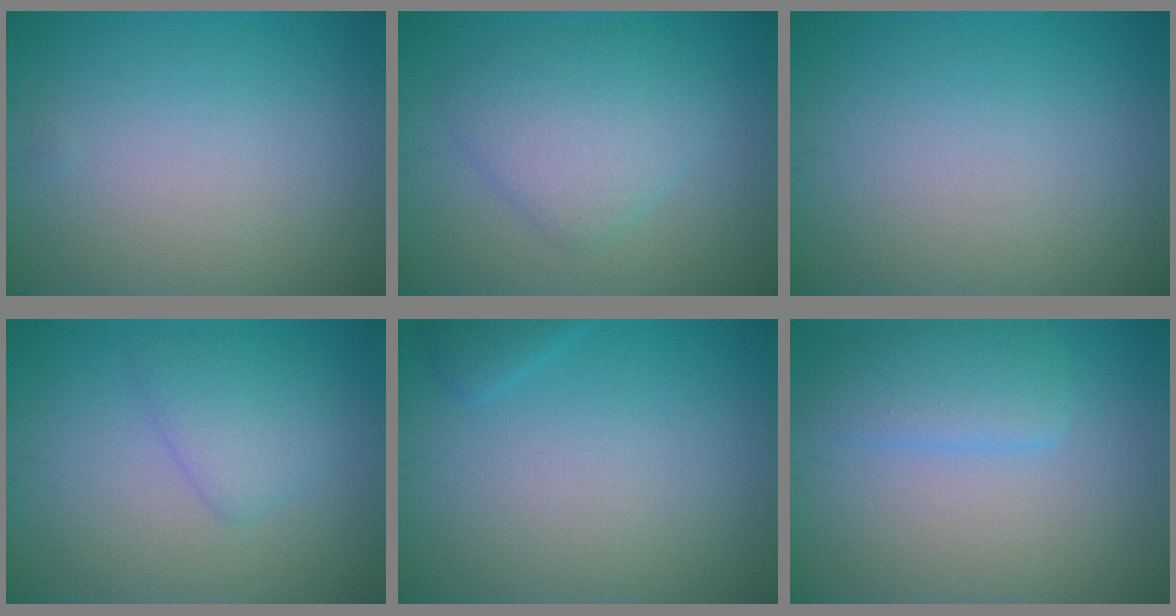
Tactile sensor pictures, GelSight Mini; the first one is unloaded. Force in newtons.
{"total": 4.5, "press": 4.5, "slide": 0.3}
{"total": 0.0}
{"total": 2.7, "press": 2.7, "slide": 0.1}
{"total": 0.9, "press": 0.9, "slide": 0.1}
{"total": 3.1, "press": 3.1, "slide": 0.2}